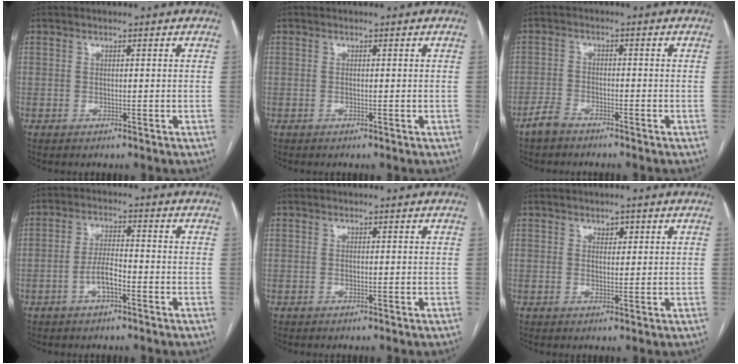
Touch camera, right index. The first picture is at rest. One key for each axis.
{"total": 0.0}
{"total": 3.3, "fx": -2.9, "fy": 1.1, "fz": 1.2, "tx": -0.030, "ty": 0.001, "tz": -0.054}
{"total": 4.5, "fx": -2.0, "fy": 1.3, "fz": 3.9, "tx": -0.079, "ty": 0.011, "tz": -0.037}
{"total": 0.0}
{"total": 1.5, "fx": 0.9, "fy": 0.8, "fz": 0.9, "tx": -0.013, "ty": 0.001, "tz": 0.015}